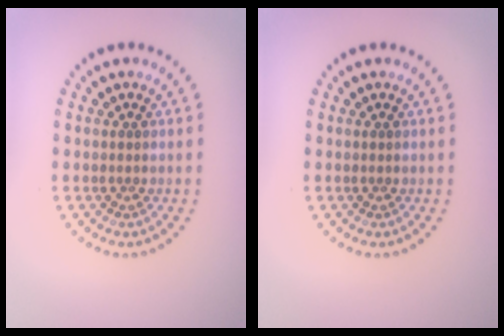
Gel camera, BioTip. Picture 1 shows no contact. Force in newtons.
{"total": 0.0}